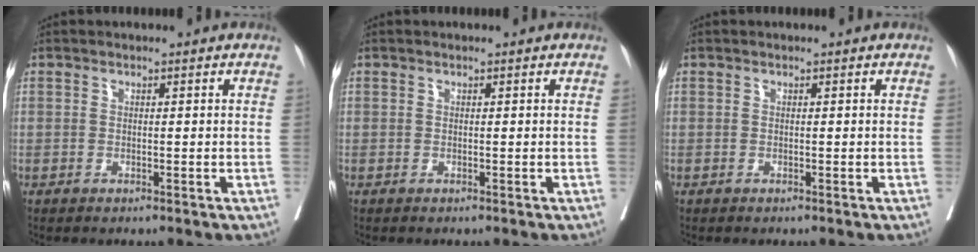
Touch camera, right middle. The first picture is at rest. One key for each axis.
{"total": 0.0}
{"total": 0.0}